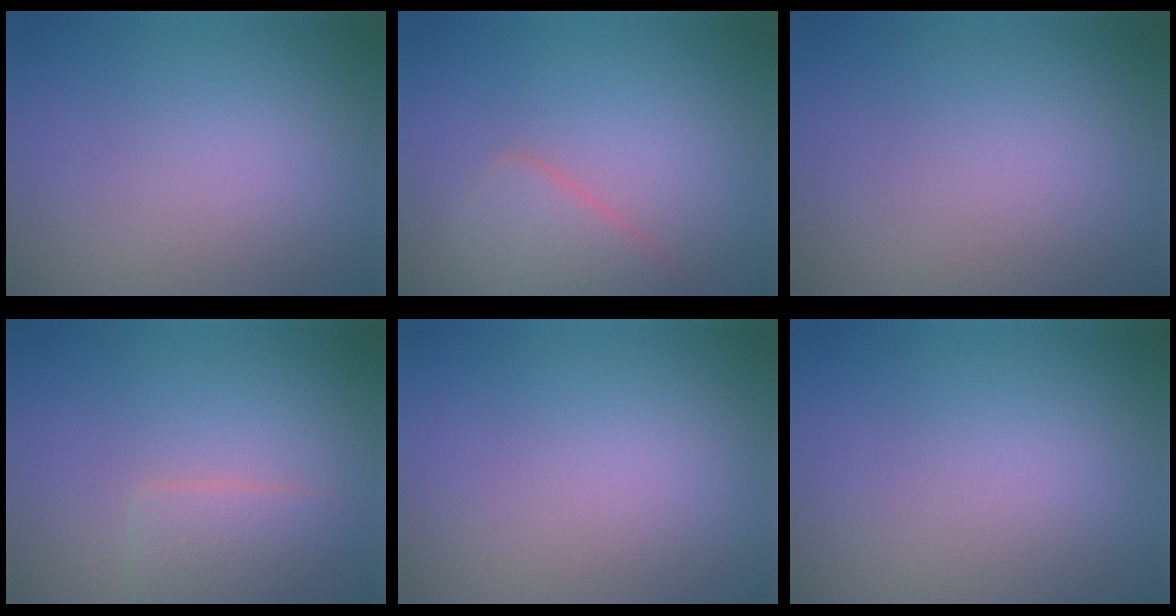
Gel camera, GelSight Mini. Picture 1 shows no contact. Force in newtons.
{"total": 3.2, "press": 3.2, "slide": 0.1}
{"total": 0.0}
{"total": 2.6, "press": 2.6, "slide": 0.1}
{"total": 0.0}
{"total": 0.0}